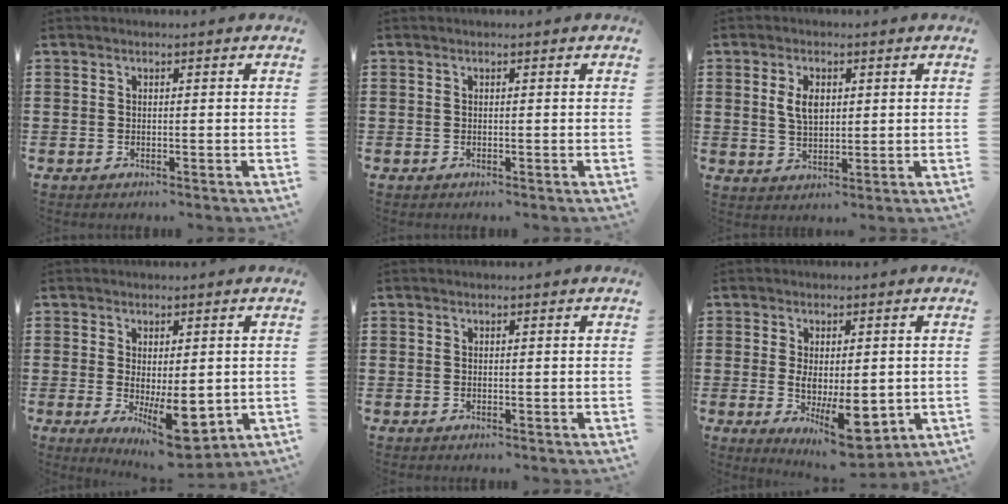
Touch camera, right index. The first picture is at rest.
{"total": 0.0}
{"total": 4.4, "force": [1.0, 2.5, 3.4], "torque": [-0.065, 0.009, 0.015]}
{"total": 8.1, "force": [-1.6, 3.4, 7.2], "torque": [-0.103, -0.008, -0.022]}
{"total": 0.0}
{"total": 9.3, "force": [-1.6, 4.2, 8.2], "torque": [-0.133, -0.003, -0.022]}